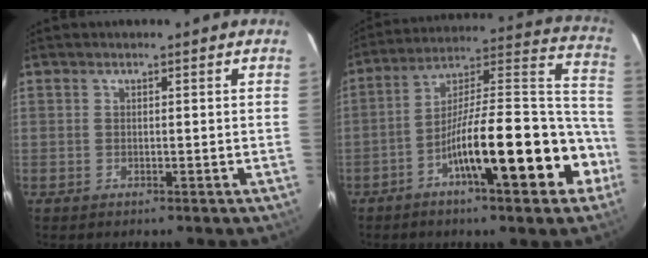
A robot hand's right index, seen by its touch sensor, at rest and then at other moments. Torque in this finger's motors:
{"motor_torque": [1.28, -0.86, 1.00, 0.21]}